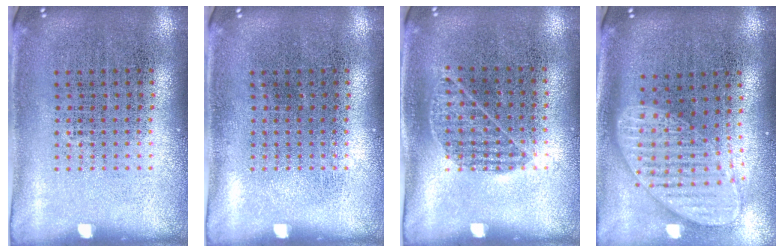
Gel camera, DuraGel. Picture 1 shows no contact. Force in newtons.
{"total": 0.0}
{"total": 0.8, "press": 0.6, "slide": 0.5}
{"total": 2.0, "press": 1.6, "slide": 1.2}